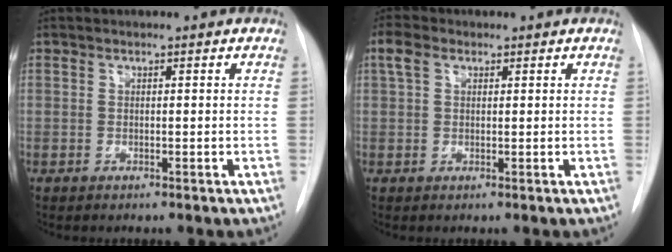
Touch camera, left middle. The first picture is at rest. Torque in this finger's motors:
{"motor_torque": [0.90, -0.95, 0.03, 0.02]}